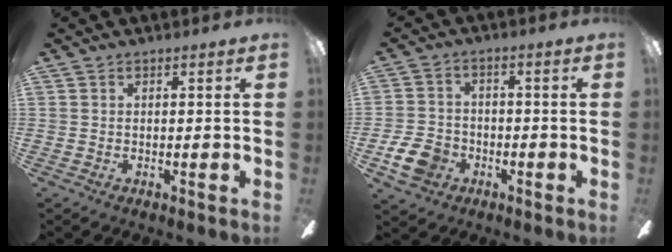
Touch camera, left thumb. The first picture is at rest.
{"total": 8.4, "force": [-3.7, 6.2, 4.3], "torque": [-0.104, 0.023, -0.068]}